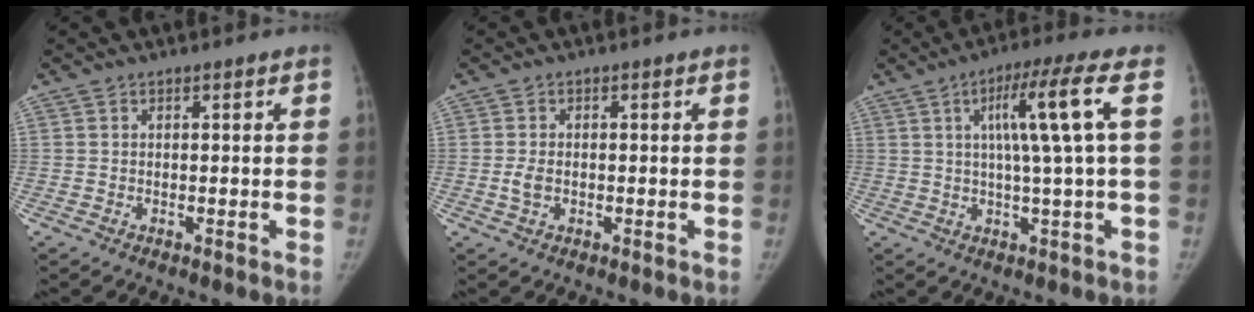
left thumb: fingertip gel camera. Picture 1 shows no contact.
{"total": 2.5, "force": [-0.4, 1.7, 1.7], "torque": [-0.031, 0.005, -0.008]}
{"total": 10.1, "force": [2.1, -0.7, 9.8], "torque": [-0.183, 0.007, 0.033]}